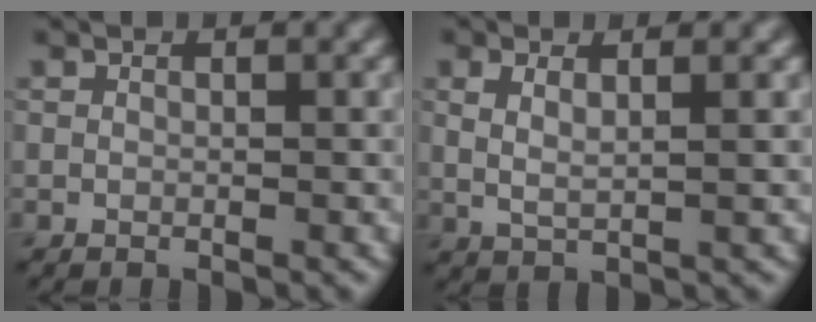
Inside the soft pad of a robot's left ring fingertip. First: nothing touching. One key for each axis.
{"total": 2.4, "fx": 1.1, "fy": 0.8, "fz": 2.0, "tx": -0.028, "ty": 0.000, "tz": 0.019}